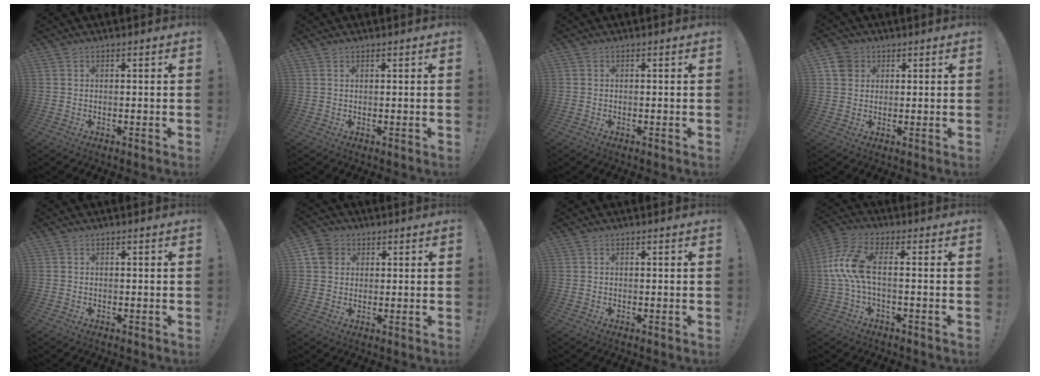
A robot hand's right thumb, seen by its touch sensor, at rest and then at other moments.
{"total": 0.7, "force": [0.6, 0.3, 0.2], "torque": [-0.001, -0.002, 0.010]}
{"total": 0.0}
{"total": 5.3, "force": [2.4, 4.5, 1.3], "torque": [-0.020, -0.003, 0.049]}
{"total": 0.8, "force": [-0.4, 0.6, -0.1], "torque": [-0.002, 0.004, -0.008]}
{"total": 5.9, "force": [2.0, 5.2, 2.0], "torque": [-0.031, 0.004, 0.040]}
{"total": 0.0}
{"total": 10.8, "force": [0.2, 4.0, 10.1], "torque": [-0.213, -0.001, 0.005]}